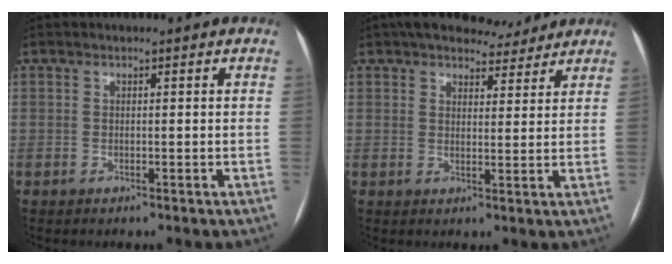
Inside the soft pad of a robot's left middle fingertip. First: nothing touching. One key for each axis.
{"total": 9.5, "fx": 8.4, "fy": 3.3, "fz": 3.1, "tx": -0.030, "ty": 0.013, "tz": 0.110}